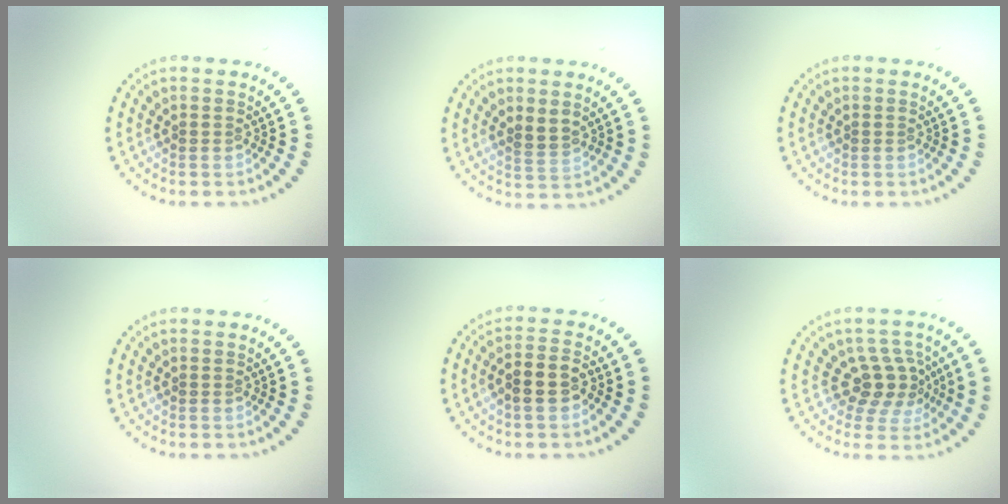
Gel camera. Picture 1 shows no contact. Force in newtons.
{"total": 1.9, "press": 1.8, "slide": 0.7}
{"total": 0.0}
{"total": 0.0}
{"total": 2.8, "press": 2.7, "slide": 0.9}
{"total": 3.5, "press": 3.0, "slide": 1.8}